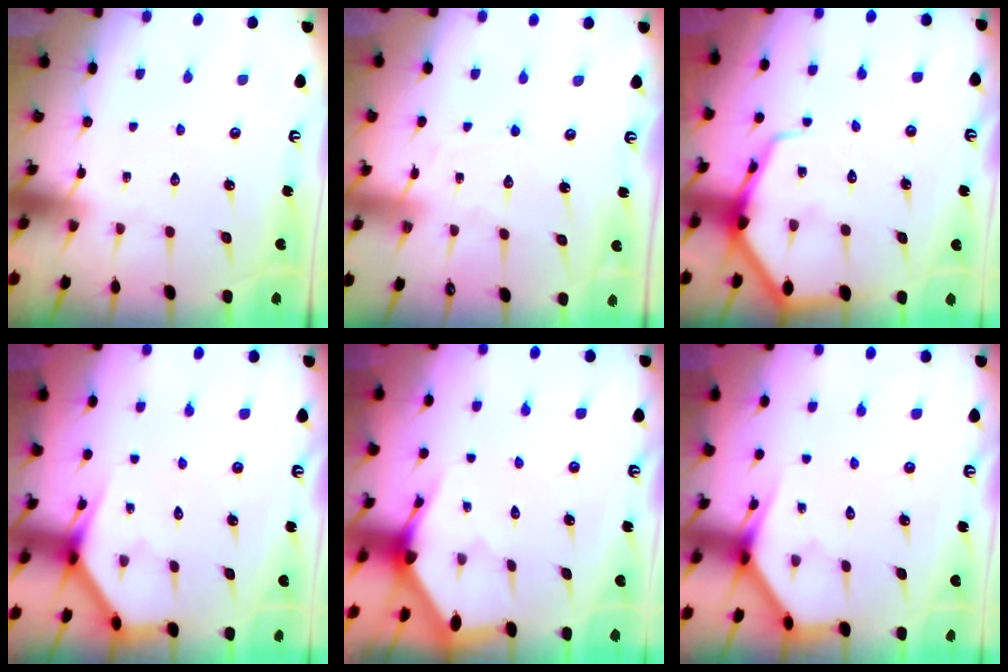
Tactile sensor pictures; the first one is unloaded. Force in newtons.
{"total": 4.3, "press": 4.3, "slide": 0.2}
{"total": 9.5, "press": 9.4, "slide": 1.0}
{"total": 3.7, "press": 3.7, "slide": 0.2}
{"total": 3.1, "press": 3.1, "slide": 0.1}
{"total": 3.9, "press": 3.9, "slide": 0.4}